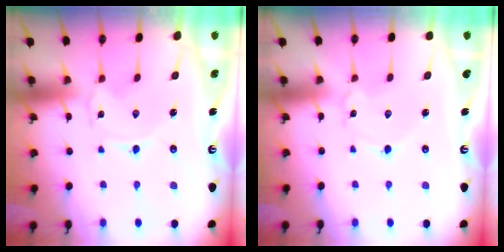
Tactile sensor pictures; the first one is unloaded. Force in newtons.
{"total": 2.7, "press": 2.7, "slide": 0.2}